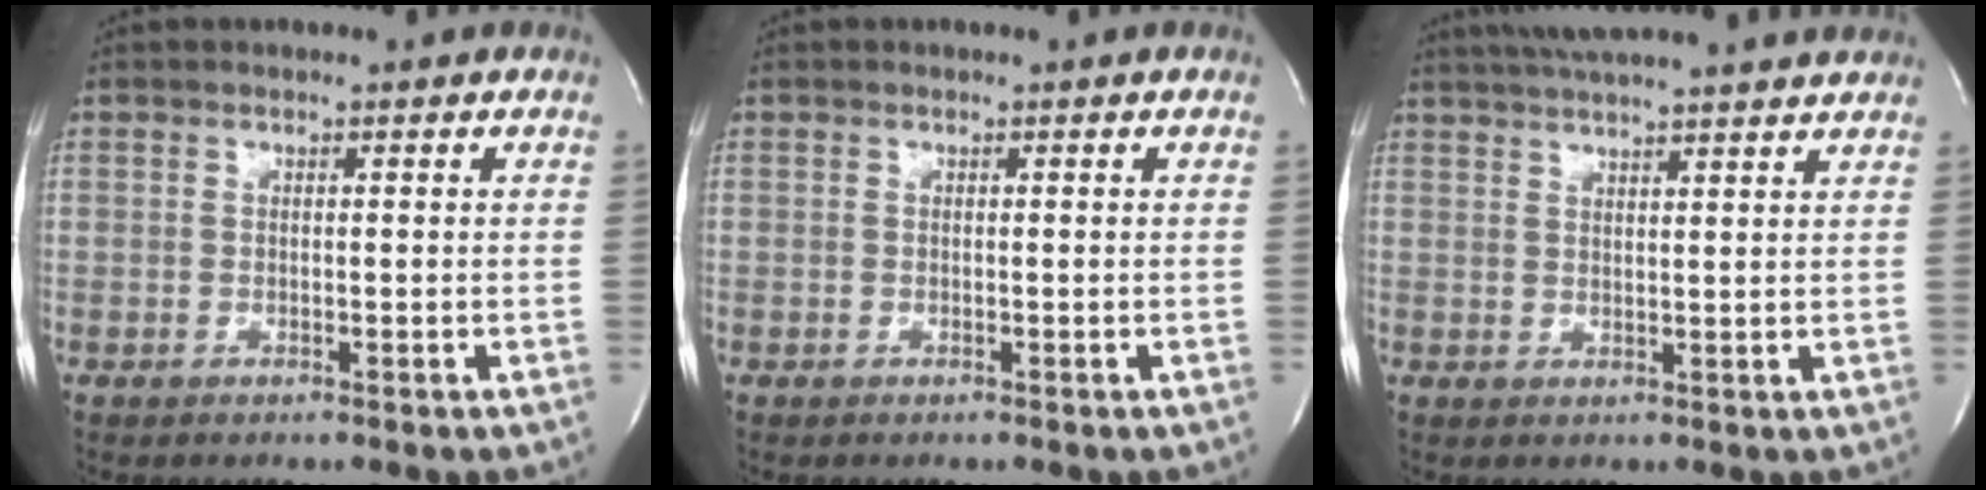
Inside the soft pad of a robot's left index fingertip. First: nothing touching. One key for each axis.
{"total": 0.0}
{"total": 16.9, "fx": 15.3, "fy": 0.8, "fz": 7.3, "tx": -0.127, "ty": 0.031, "tz": 0.207}